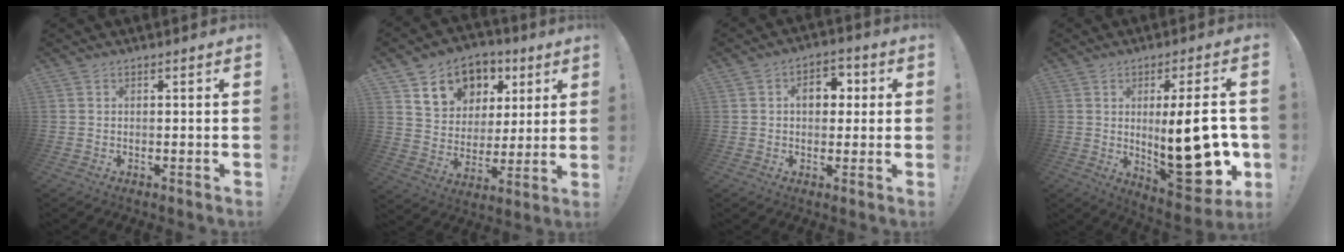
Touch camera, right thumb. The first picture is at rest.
{"total": 13.3, "force": [7.1, 10.3, 4.5], "torque": [-0.066, -0.035, 0.141]}
{"total": 7.7, "force": [1.2, 5.4, 5.3], "torque": [-0.064, 0.007, 0.016]}
{"total": 22.6, "force": [-2.0, 7.4, 21.3], "torque": [-0.306, -0.010, -0.021]}